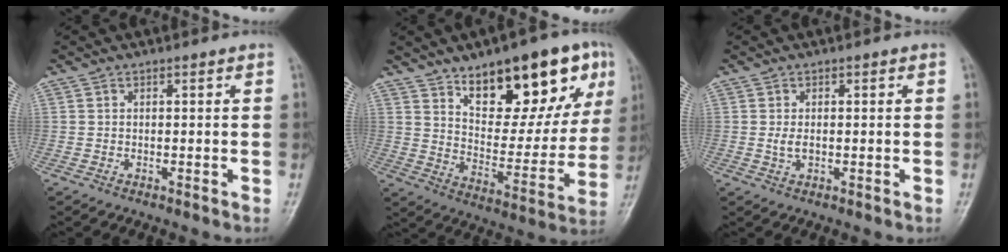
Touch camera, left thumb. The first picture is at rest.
{"total": 22.2, "force": [12.0, 9.4, 16.1], "torque": [-0.177, -0.048, 0.187]}
{"total": 1.9, "force": [0.0, 1.1, 1.6], "torque": [-0.034, -0.001, -0.002]}